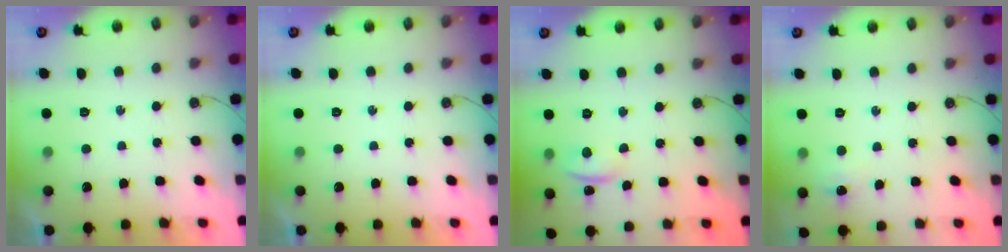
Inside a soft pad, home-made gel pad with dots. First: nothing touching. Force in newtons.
{"total": 0.0}
{"total": 1.6, "press": 1.2, "slide": 1.0}
{"total": 3.8, "press": 3.8, "slide": 0.5}